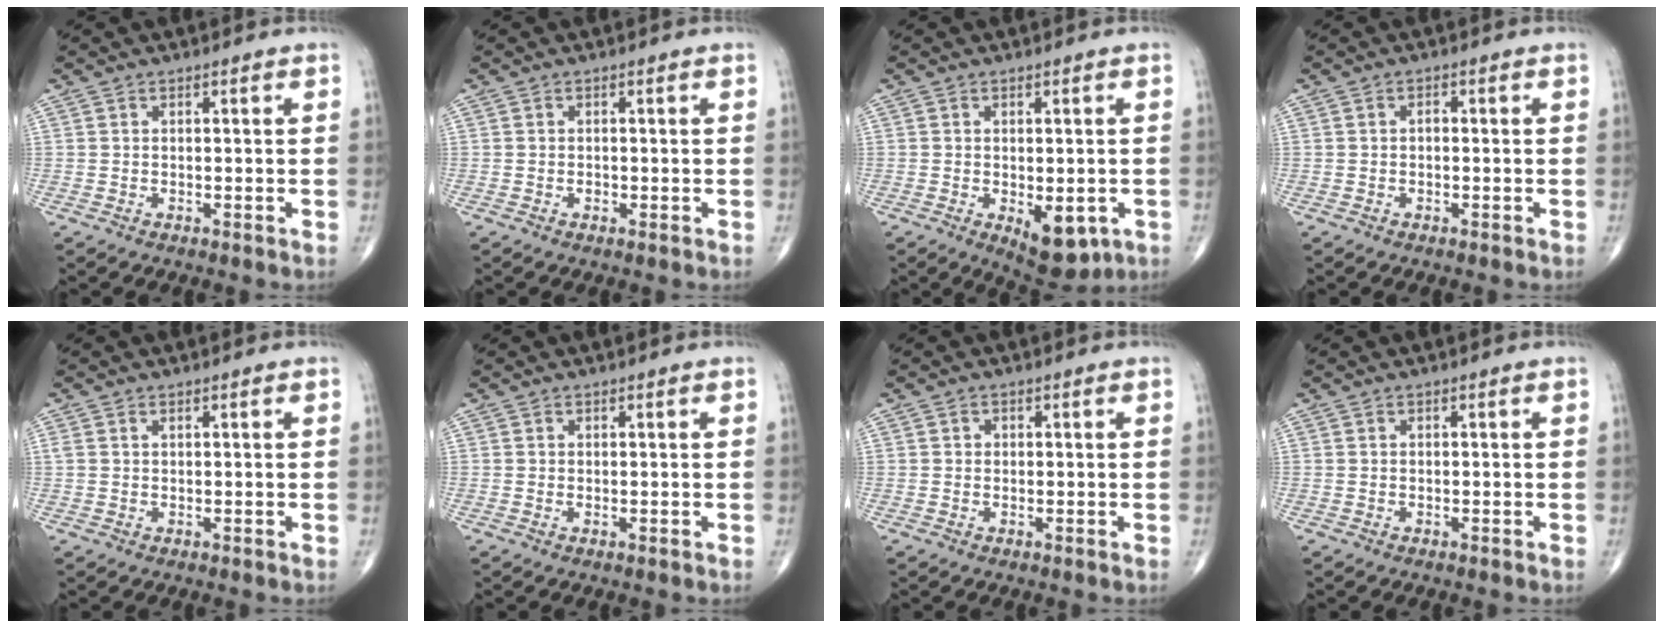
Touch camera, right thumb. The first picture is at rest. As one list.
[{"total": 0.6, "force": [-0.2, 0.4, 0.4], "torque": [-0.006, 0.000, -0.004]}, {"total": 8.0, "force": [-2.5, 3.9, 6.5], "torque": [-0.069, -0.007, -0.022]}, {"total": 0.8, "force": [-0.2, 0.5, 0.5], "torque": [-0.002, 0.003, -0.007]}, {"total": 1.1, "force": [0.5, 0.7, 0.7], "torque": [-0.019, 0.011, 0.015]}, {"total": 0.0}, {"total": 0.7, "force": [0.1, 0.7, 0.2], "torque": [0.004, 0.002, 0.001]}, {"total": 0.0}]